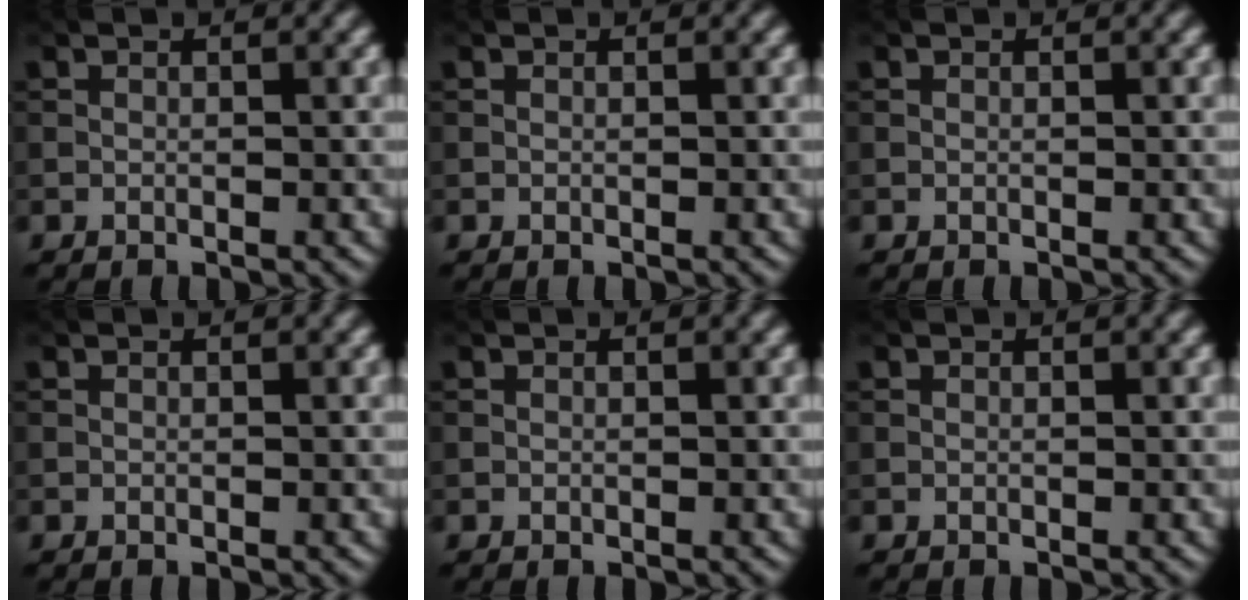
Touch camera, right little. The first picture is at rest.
{"total": 0.0}
{"total": 0.0}
{"total": 0.0}
{"total": 0.0}
{"total": 0.0}